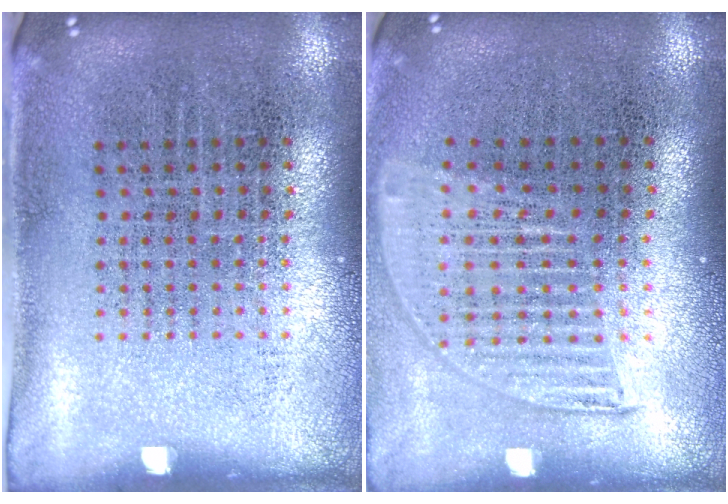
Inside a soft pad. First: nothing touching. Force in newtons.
{"total": 1.2, "press": 1.0, "slide": 0.6}